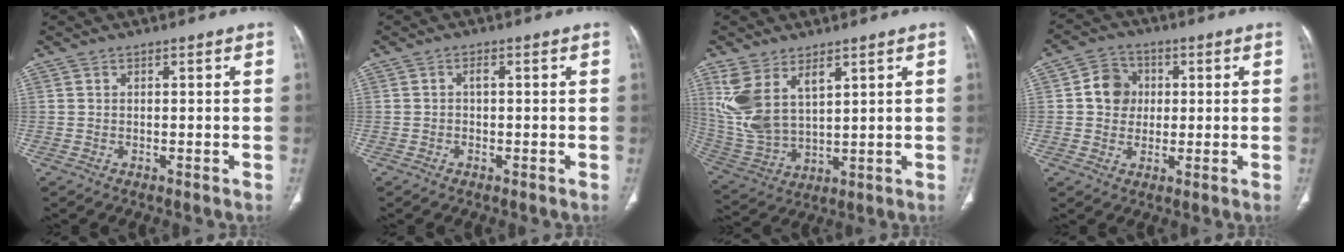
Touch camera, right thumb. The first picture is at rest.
{"total": 1.2, "force": [-0.1, 0.7, 0.9], "torque": [-0.012, 0.004, -0.004]}
{"total": 12.4, "force": [5.7, 6.5, 8.9], "torque": [-0.183, -0.018, 0.135]}
{"total": 6.7, "force": [0.8, 5.9, 3.1], "torque": [-0.026, 0.006, 0.007]}